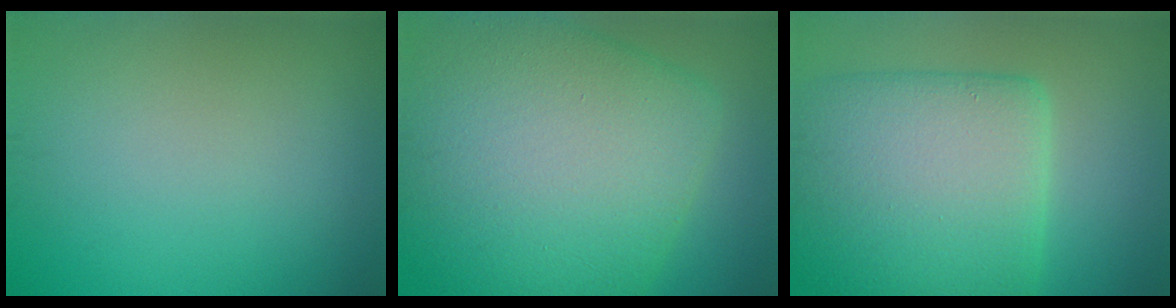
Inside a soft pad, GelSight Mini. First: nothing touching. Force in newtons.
{"total": 13.7, "press": 13.7, "slide": 0.5}
{"total": 10.8, "press": 10.7, "slide": 0.7}